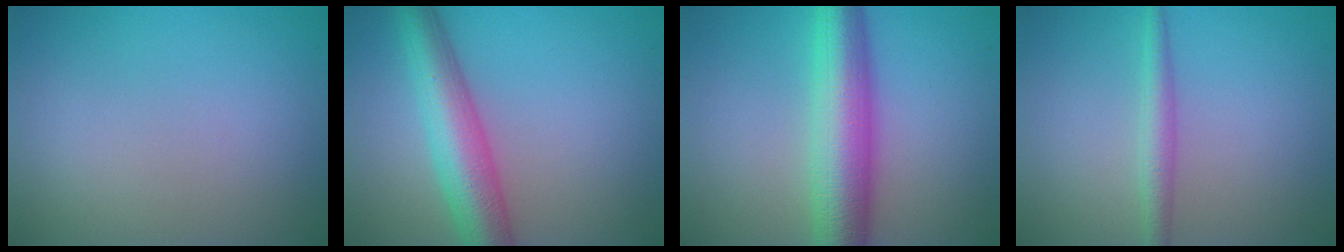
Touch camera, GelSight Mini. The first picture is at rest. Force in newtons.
{"total": 6.5, "press": 6.5, "slide": 0.1}
{"total": 7.7, "press": 7.7, "slide": 0.0}
{"total": 2.1, "press": 2.1, "slide": 0.0}